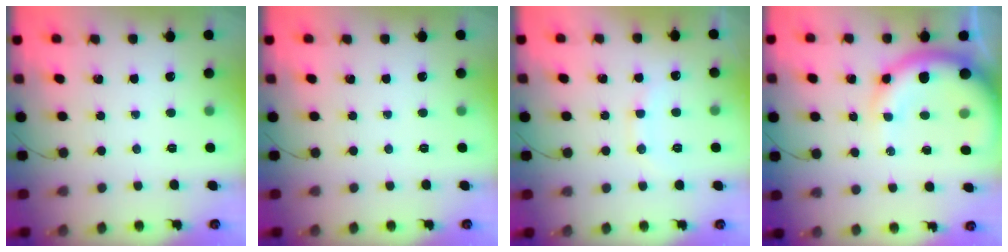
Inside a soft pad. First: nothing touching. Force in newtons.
{"total": 0.0}
{"total": 8.9, "press": 8.9, "slide": 1.1}
{"total": 15.0, "press": 14.6, "slide": 3.8}